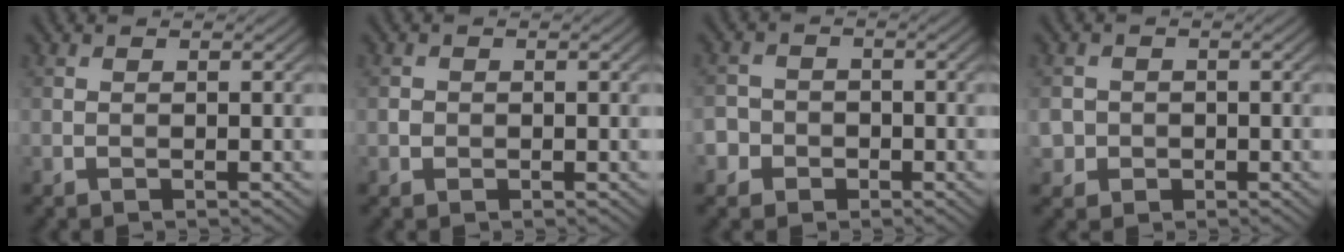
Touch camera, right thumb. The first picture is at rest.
{"total": 0.9, "force": [-0.2, 0.9, 0.2], "torque": [-0.002, -0.004, -0.007]}
{"total": 3.8, "force": [-1.8, 3.3, 0.6], "torque": [-0.004, -0.002, -0.051]}
{"total": 2.8, "force": [-0.7, 2.6, 0.5], "torque": [-0.012, -0.008, -0.020]}